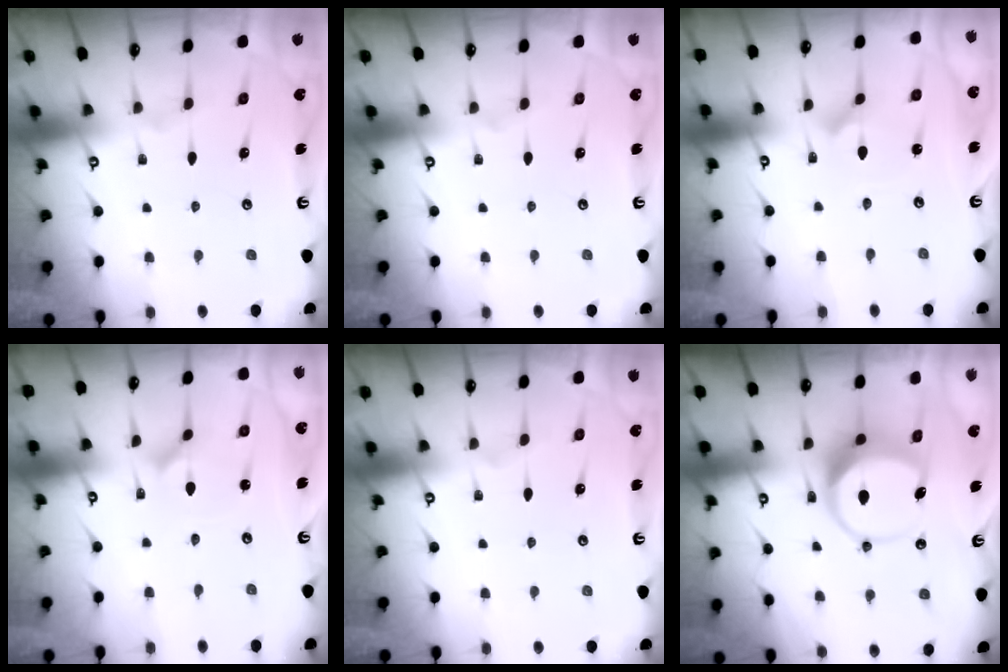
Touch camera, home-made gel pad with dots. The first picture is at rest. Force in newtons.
{"total": 0.0}
{"total": 2.9, "press": 2.9, "slide": 0.2}
{"total": 0.8, "press": 0.8, "slide": 0.1}
{"total": 0.0}
{"total": 8.2, "press": 8.0, "slide": 1.4}